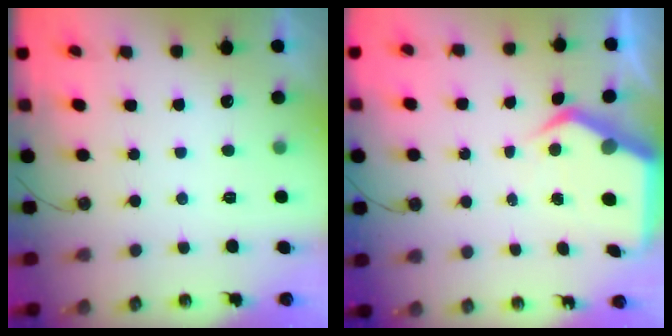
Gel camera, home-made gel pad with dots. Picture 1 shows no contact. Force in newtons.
{"total": 7.1, "press": 7.1, "slide": 0.9}